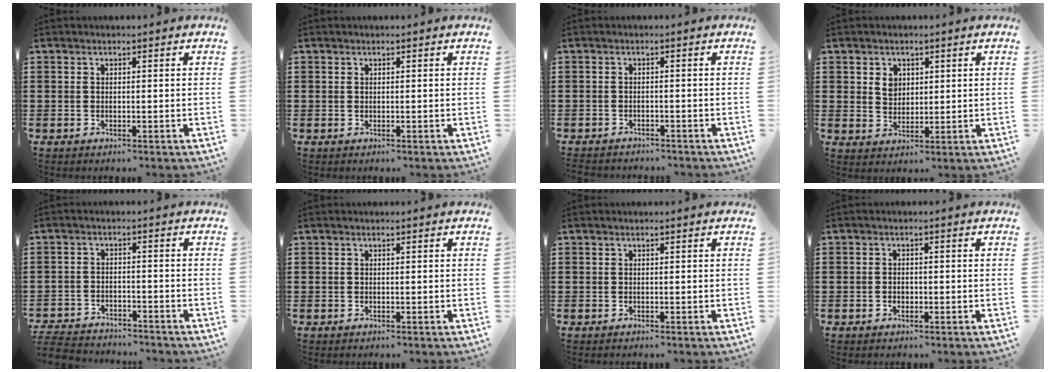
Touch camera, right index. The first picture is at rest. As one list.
[{"total": 0.0}, {"total": 1.4, "force": [-1.4, 0.0, -0.1], "torque": [-0.004, -0.001, -0.031]}, {"total": 2.9, "force": [1.3, 2.3, 1.2], "torque": [-0.032, 0.009, 0.023]}, {"total": 4.1, "force": [-4.1, 0.3, 0.2], "torque": [-0.021, -0.006, -0.091]}, {"total": 0.0}, {"total": 0.0}, {"total": 1.1, "force": [-0.4, 0.8, 0.7], "torque": [-0.016, 0.001, -0.007]}]